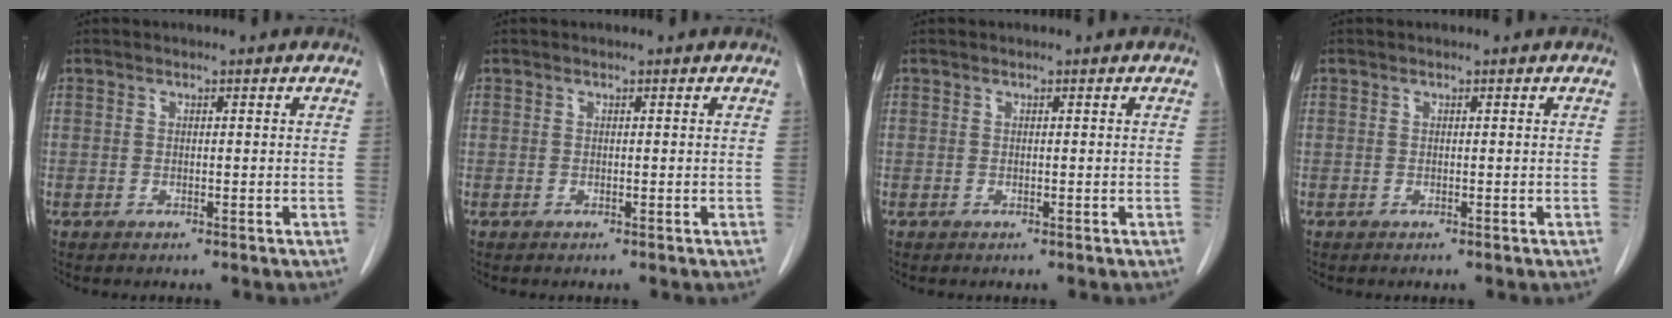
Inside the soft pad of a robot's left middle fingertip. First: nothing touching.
{"total": 0.0}
{"total": 0.0}
{"total": 0.0}